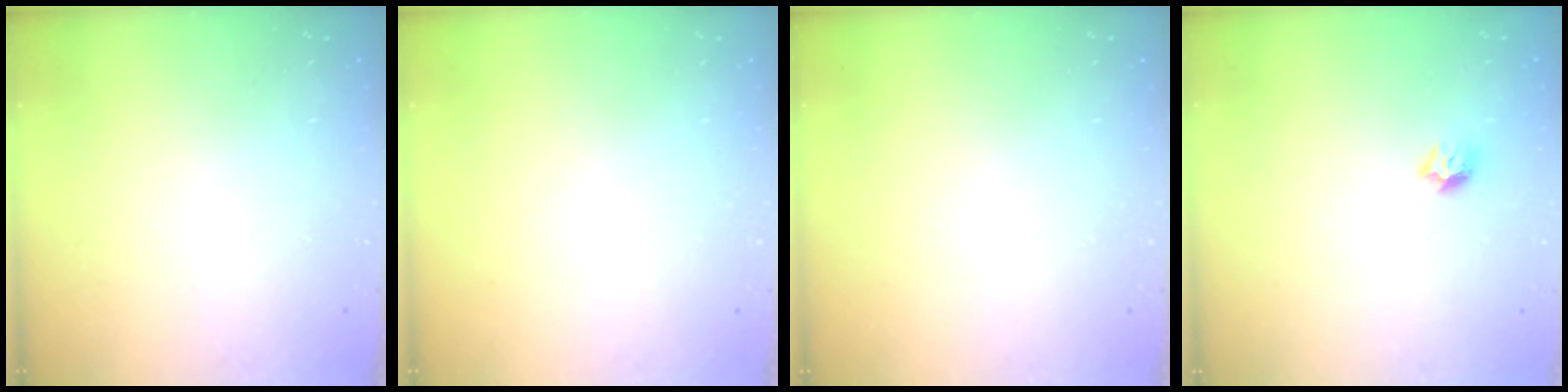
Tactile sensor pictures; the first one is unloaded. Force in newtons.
{"total": 0.0}
{"total": 0.0}
{"total": 6.0, "press": 6.0, "slide": 0.8}